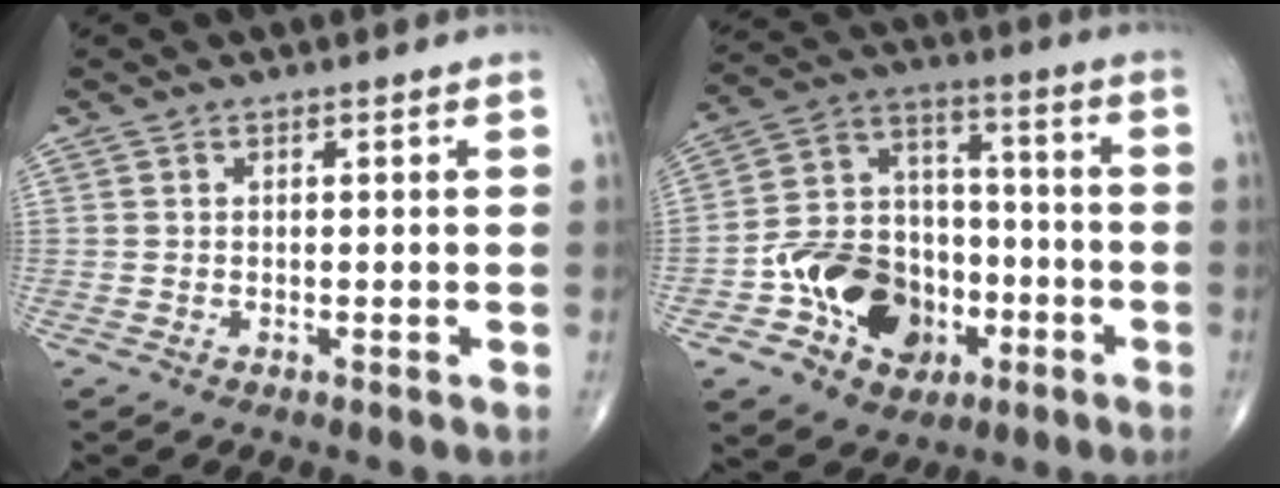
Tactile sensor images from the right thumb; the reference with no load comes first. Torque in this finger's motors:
{"motor_torque": [0.97, 1.54, 0.25, -0.42, 0.32]}